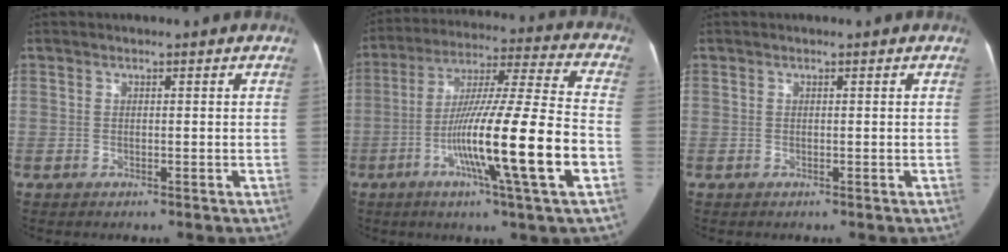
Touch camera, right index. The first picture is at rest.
{"total": 20.2, "force": [-6.4, -0.4, 19.2], "torque": [-0.319, -0.012, -0.113]}
{"total": 0.0}